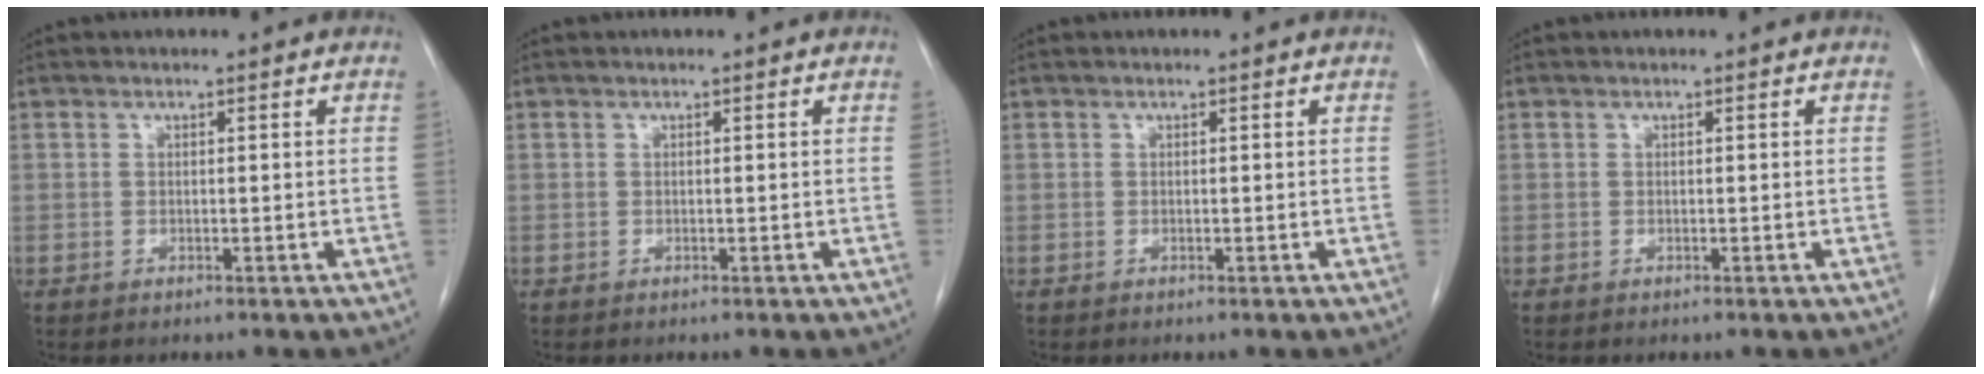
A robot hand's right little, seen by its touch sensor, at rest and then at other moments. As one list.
[{"total": 0.0}, {"total": 0.0}, {"total": 0.0}]